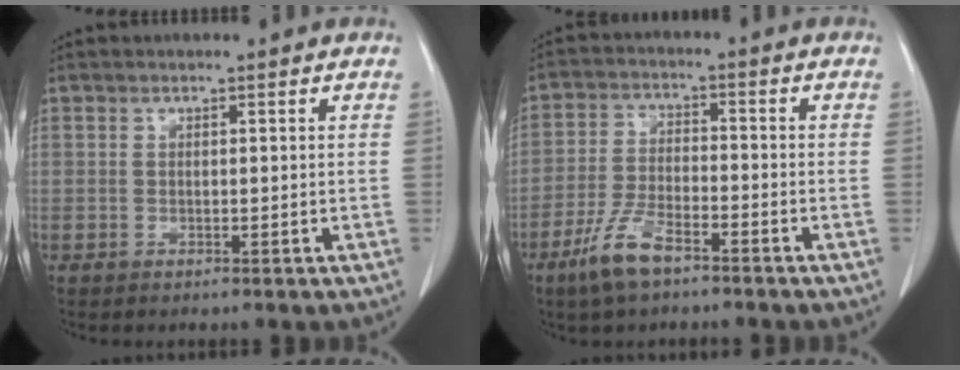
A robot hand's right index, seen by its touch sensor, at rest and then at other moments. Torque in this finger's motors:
{"motor_torque": [0.25, -0.36, 0.31, 0.09]}